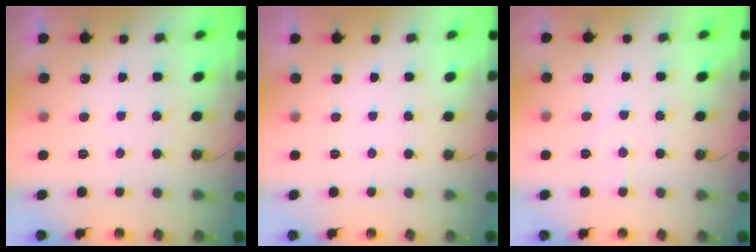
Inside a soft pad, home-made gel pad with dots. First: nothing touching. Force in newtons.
{"total": 0.0}
{"total": 5.3, "press": 5.3, "slide": 0.8}